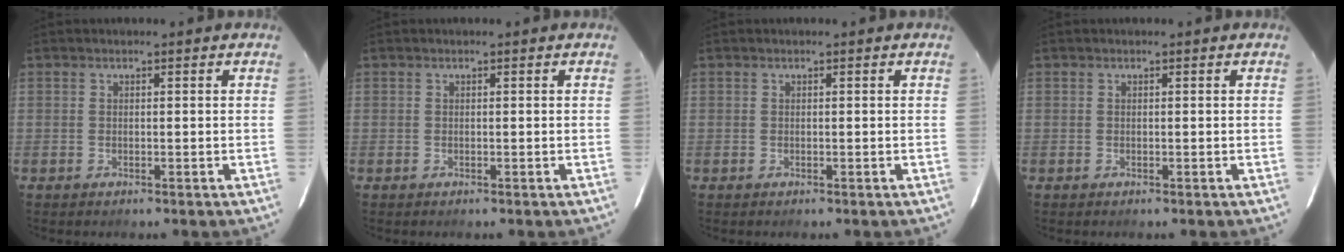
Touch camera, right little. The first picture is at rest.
{"total": 0.0}
{"total": 0.0}
{"total": 0.0}